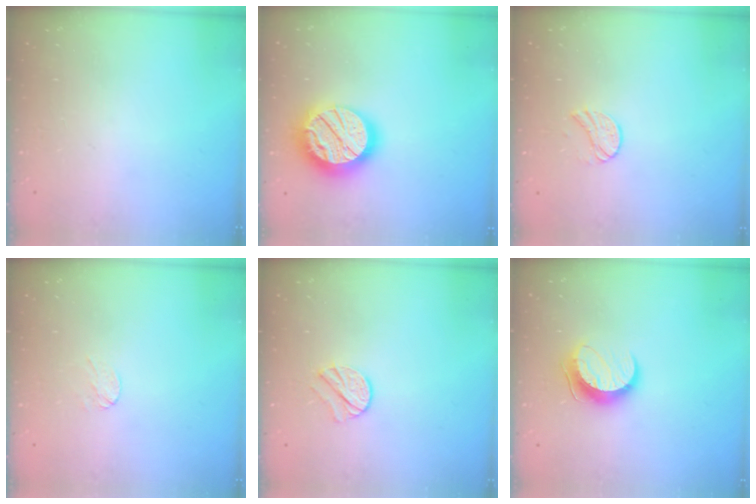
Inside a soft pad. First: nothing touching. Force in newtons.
{"total": 20.2, "press": 20.2, "slide": 1.5}
{"total": 7.4, "press": 7.4, "slide": 0.6}
{"total": 3.0, "press": 3.0, "slide": 0.2}
{"total": 7.3, "press": 7.3, "slide": 0.1}
{"total": 9.8, "press": 9.8, "slide": 0.7}